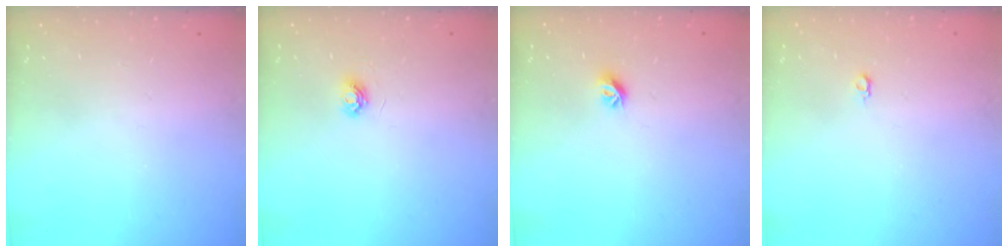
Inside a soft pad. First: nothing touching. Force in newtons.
{"total": 4.5, "press": 4.5, "slide": 0.5}
{"total": 6.0, "press": 6.0, "slide": 0.7}
{"total": 3.6, "press": 3.5, "slide": 0.8}